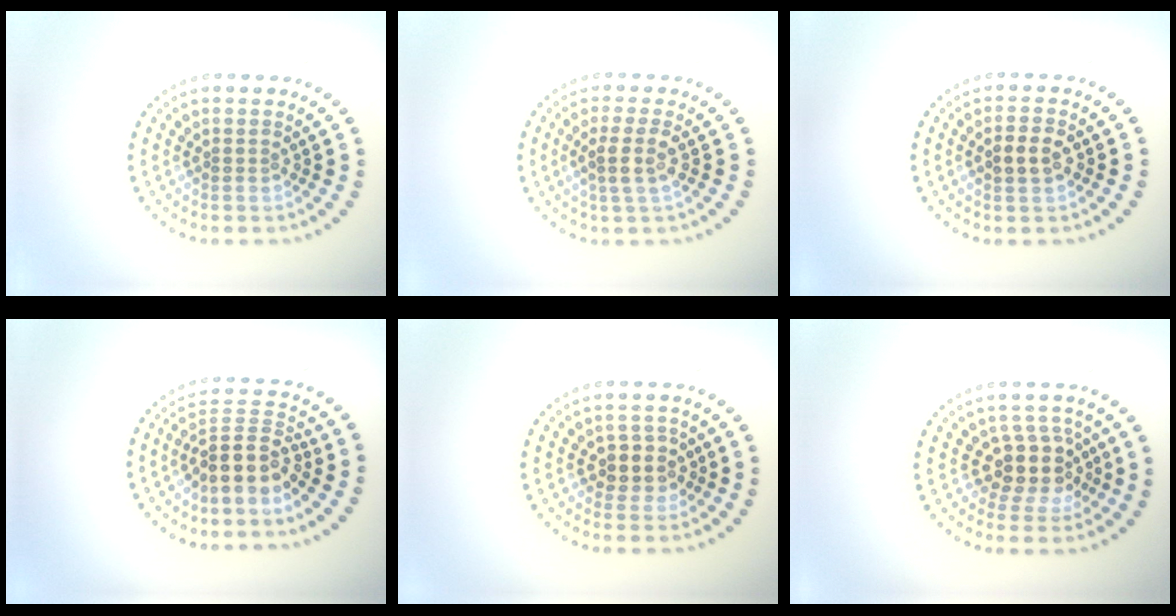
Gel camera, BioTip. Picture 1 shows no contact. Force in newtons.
{"total": 2.3, "press": 2.0, "slide": 1.2}
{"total": 2.4, "press": 2.3, "slide": 0.3}
{"total": 3.8, "press": 3.0, "slide": 2.4}
{"total": 2.6, "press": 2.3, "slide": 1.1}
{"total": 3.9, "press": 3.2, "slide": 2.1}